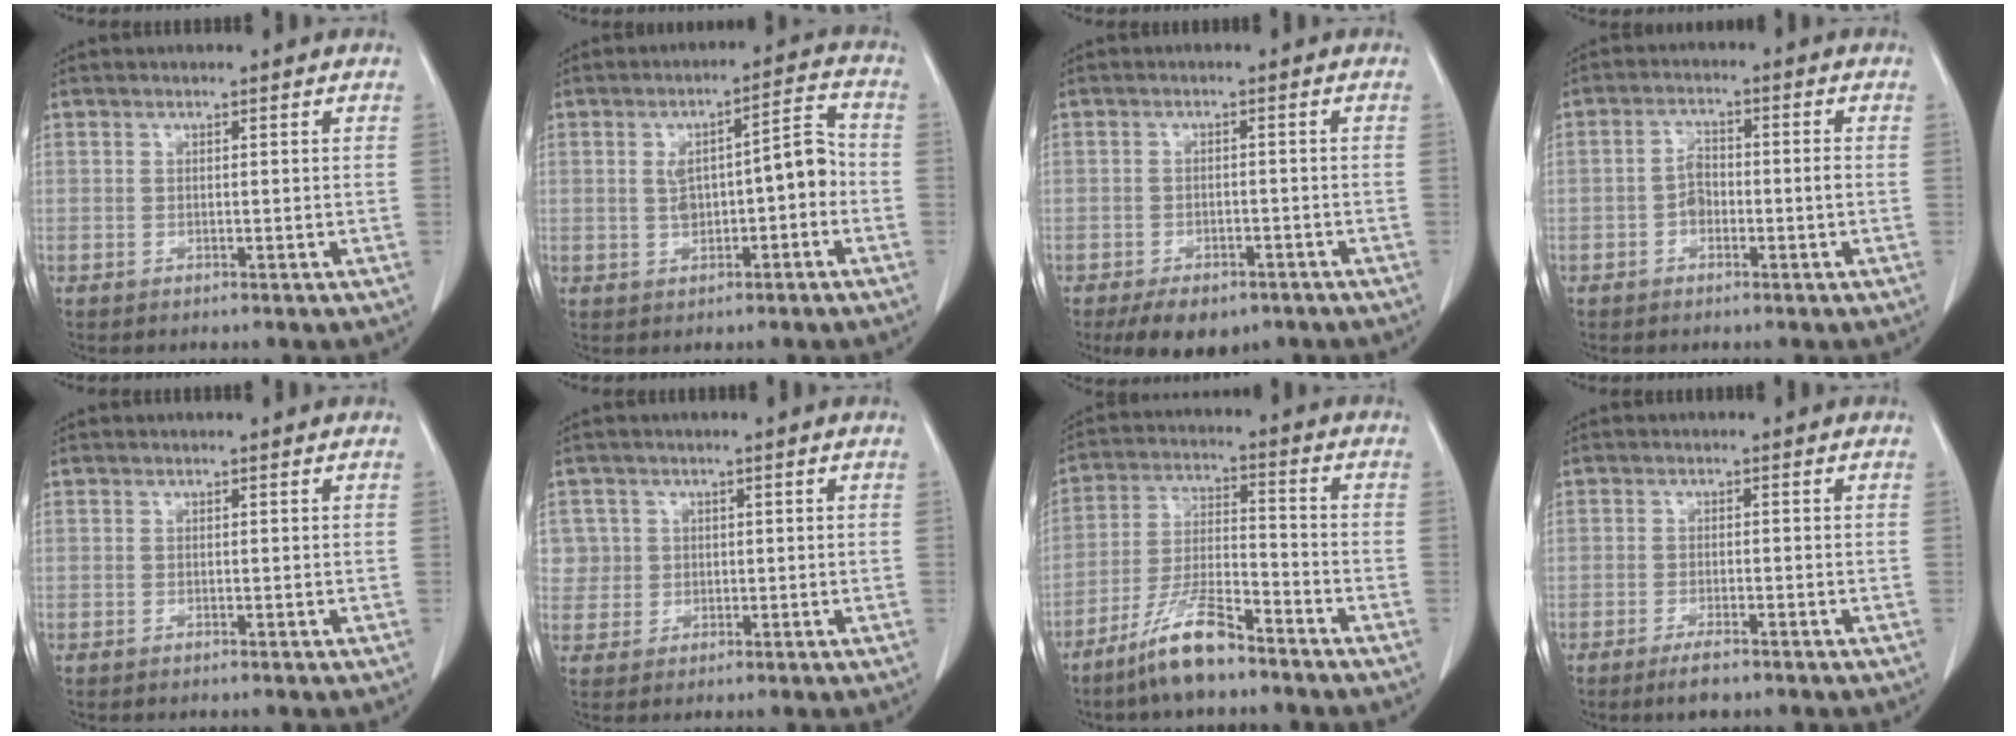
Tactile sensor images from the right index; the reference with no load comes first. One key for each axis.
{"total": 7.8, "fx": -0.8, "fy": 2.6, "fz": 7.3, "tx": -0.117, "ty": 0.034, "tz": -0.008}
{"total": 7.8, "fx": -5.6, "fy": 4.0, "fz": 3.8, "tx": -0.046, "ty": 0.000, "tz": -0.076}
{"total": 3.5, "fx": -1.1, "fy": 1.6, "fz": 2.9, "tx": -0.056, "ty": 0.011, "tz": -0.021}
{"total": 0.0}
{"total": 4.1, "fx": 1.1, "fy": 3.9, "fz": -0.3, "tx": 0.026, "ty": 0.009, "tz": 0.020}
{"total": 9.8, "fx": -7.4, "fy": 1.7, "fz": 6.2, "tx": -0.128, "ty": -0.014, "tz": -0.144}
{"total": 3.2, "fx": -2.4, "fy": 0.6, "fz": 2.1, "tx": -0.040, "ty": -0.004, "tz": -0.040}